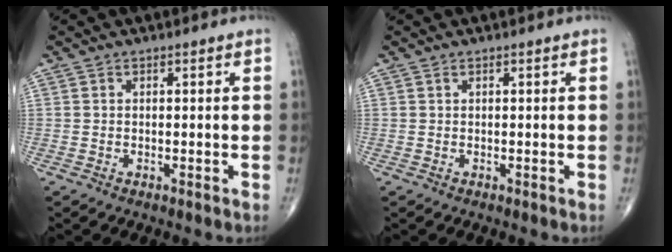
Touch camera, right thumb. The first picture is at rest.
{"total": 0.0}